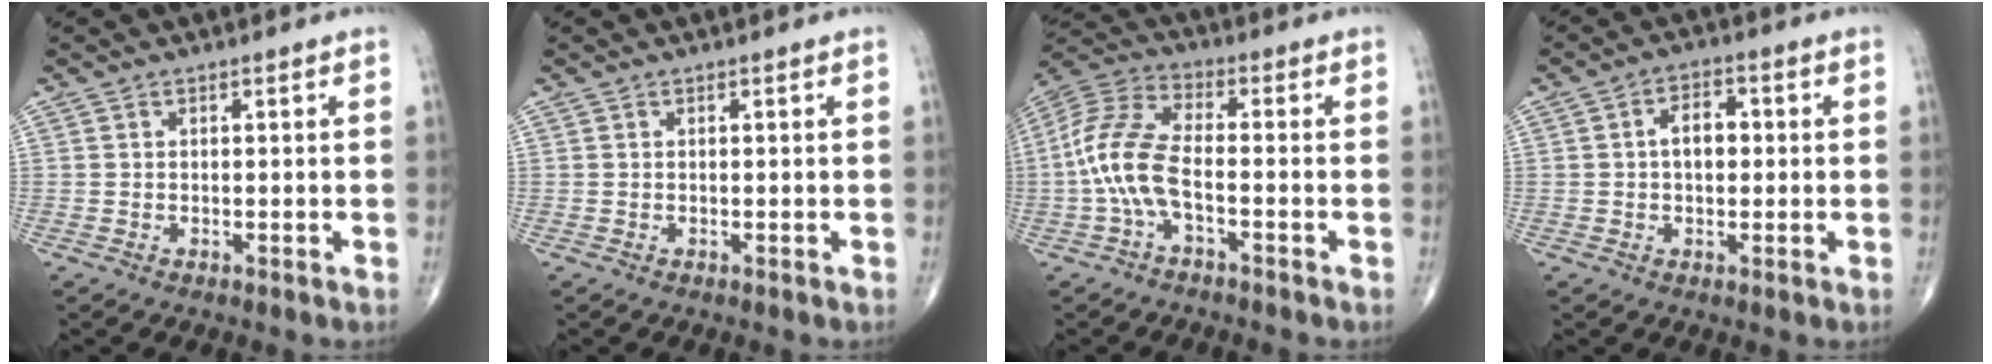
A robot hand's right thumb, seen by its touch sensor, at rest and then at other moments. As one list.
[{"total": 0.0}, {"total": 11.0, "force": [-2.7, 4.6, 9.6], "torque": [-0.222, 0.035, -0.061]}, {"total": 5.4, "force": [0.3, 3.4, 4.2], "torque": [-0.056, 0.014, -0.002]}]